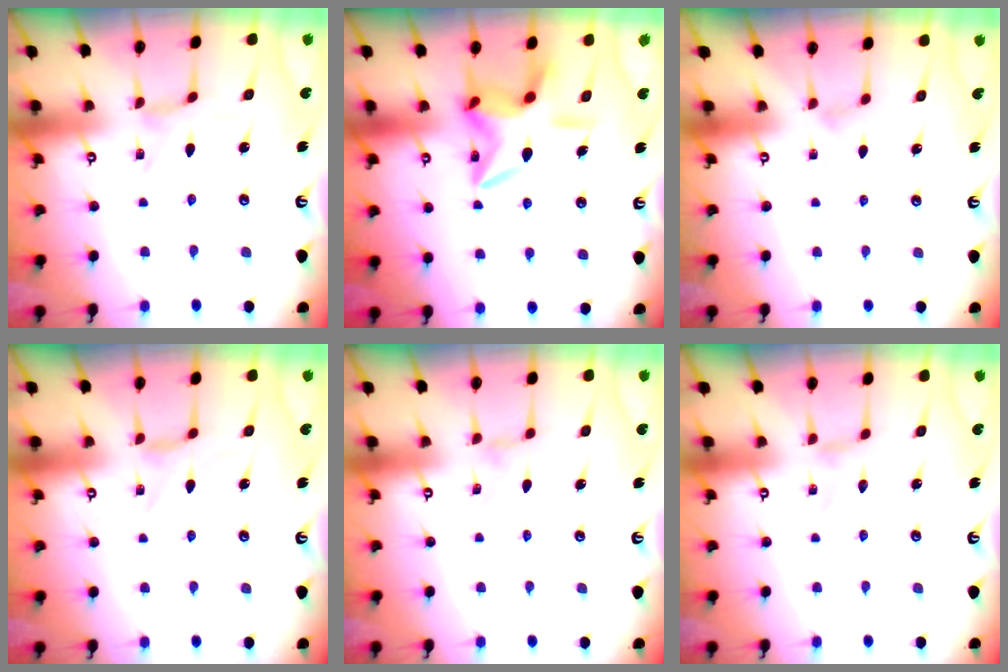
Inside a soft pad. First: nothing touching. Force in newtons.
{"total": 13.1, "press": 13.1, "slide": 1.1}
{"total": 0.7, "press": 0.7, "slide": 0.2}
{"total": 0.0}
{"total": 0.0}
{"total": 0.0}